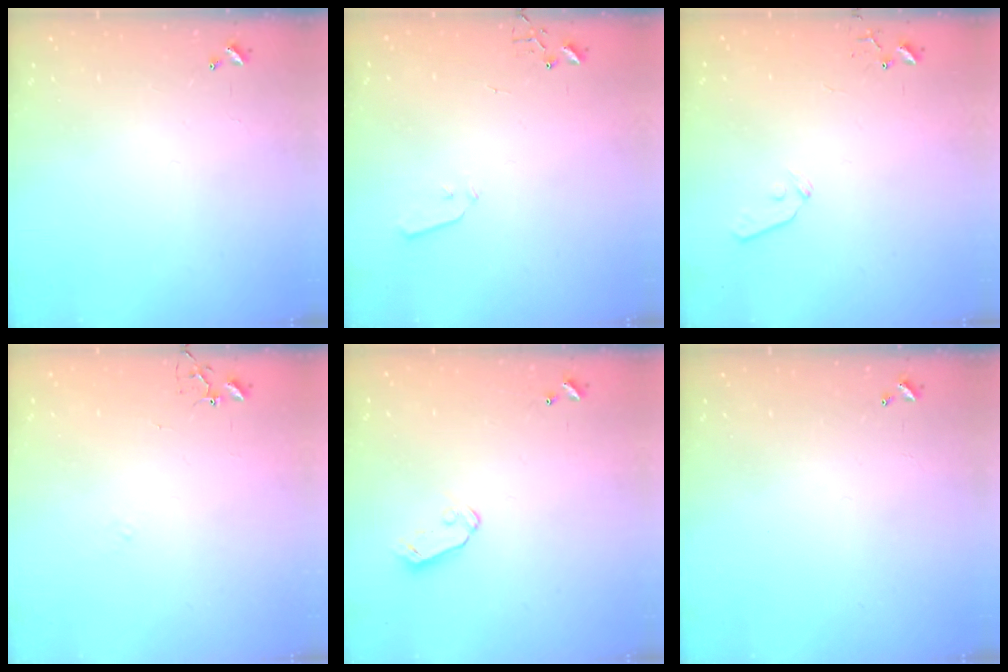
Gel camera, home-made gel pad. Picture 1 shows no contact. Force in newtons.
{"total": 3.6, "press": 3.6, "slide": 0.6}
{"total": 7.5, "press": 7.4, "slide": 0.9}
{"total": 5.7, "press": 5.6, "slide": 0.7}
{"total": 5.4, "press": 5.4, "slide": 0.5}
{"total": 0.0}